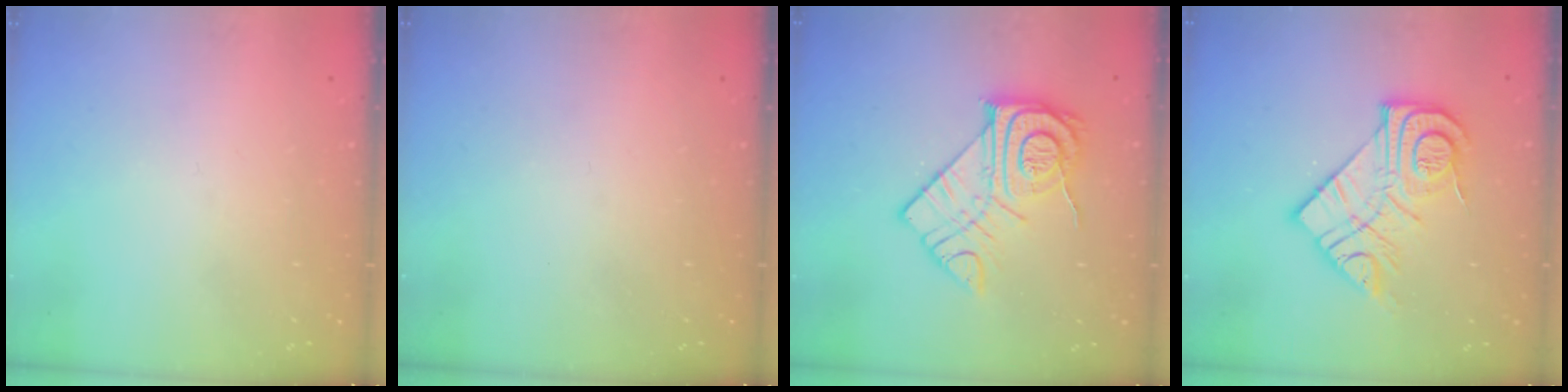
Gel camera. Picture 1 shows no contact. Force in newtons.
{"total": 0.0}
{"total": 14.9, "press": 14.8, "slide": 1.2}
{"total": 16.3, "press": 16.2, "slide": 1.1}